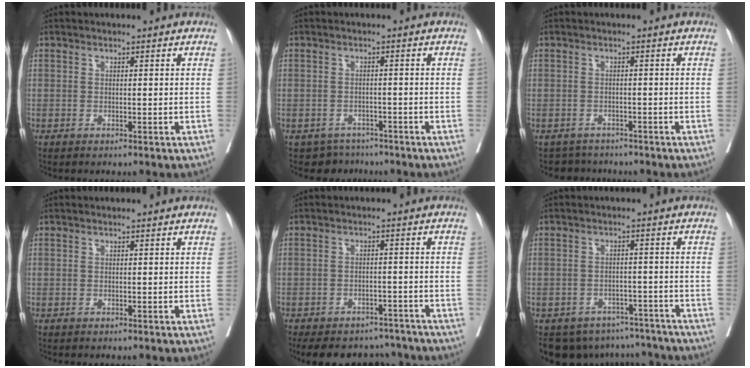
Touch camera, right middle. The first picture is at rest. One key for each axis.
{"total": 3.6, "fx": -2.9, "fy": 1.9, "fz": -0.7, "tx": 0.012, "ty": 0.006, "tz": -0.045}
{"total": 3.1, "fx": -2.8, "fy": 1.2, "fz": -0.7, "tx": 0.009, "ty": 0.000, "tz": -0.045}
{"total": 0.0}
{"total": 13.4, "fx": -11.7, "fy": 5.4, "fz": 3.7, "tx": -0.068, "ty": 0.009, "tz": -0.147}
{"total": 12.1, "fx": -10.3, "fy": 6.1, "fz": 1.9, "tx": -0.031, "ty": 0.014, "tz": -0.124}